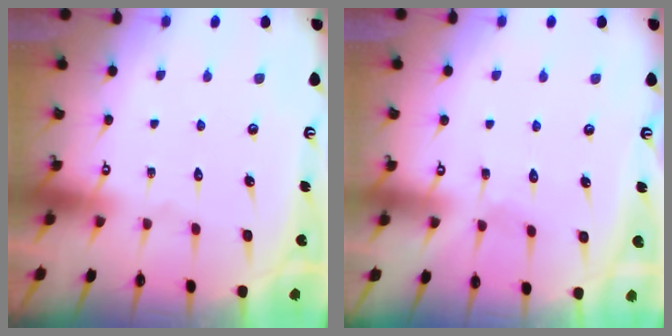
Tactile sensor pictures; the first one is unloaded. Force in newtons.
{"total": 2.9, "press": 2.9, "slide": 0.4}